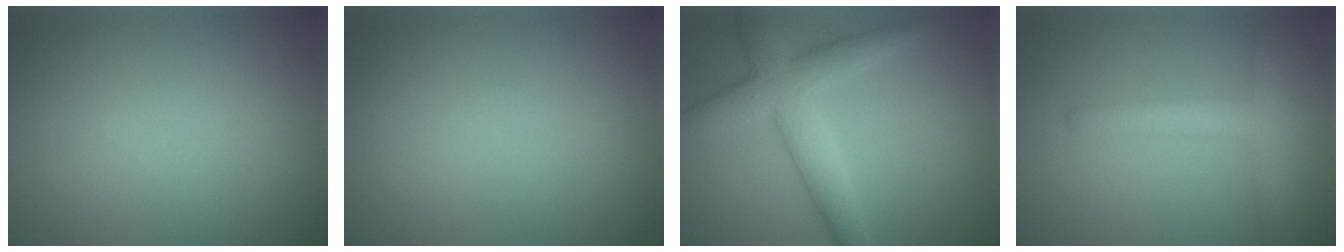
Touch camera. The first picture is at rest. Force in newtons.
{"total": 0.0}
{"total": 5.3, "press": 5.3, "slide": 0.2}
{"total": 3.4, "press": 3.4, "slide": 0.1}